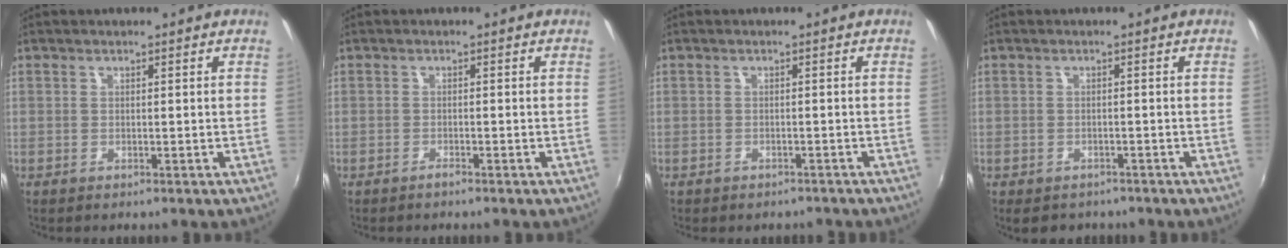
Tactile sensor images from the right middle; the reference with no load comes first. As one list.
[{"total": 0.8, "force": [-0.8, 0.1, 0.2], "torque": [-0.004, -0.003, -0.017]}, {"total": 2.6, "force": [-2.1, 1.5, 0.6], "torque": [-0.014, -0.004, -0.025]}, {"total": 3.9, "force": [-3.0, 2.2, 1.3], "torque": [-0.031, -0.017, -0.041]}]